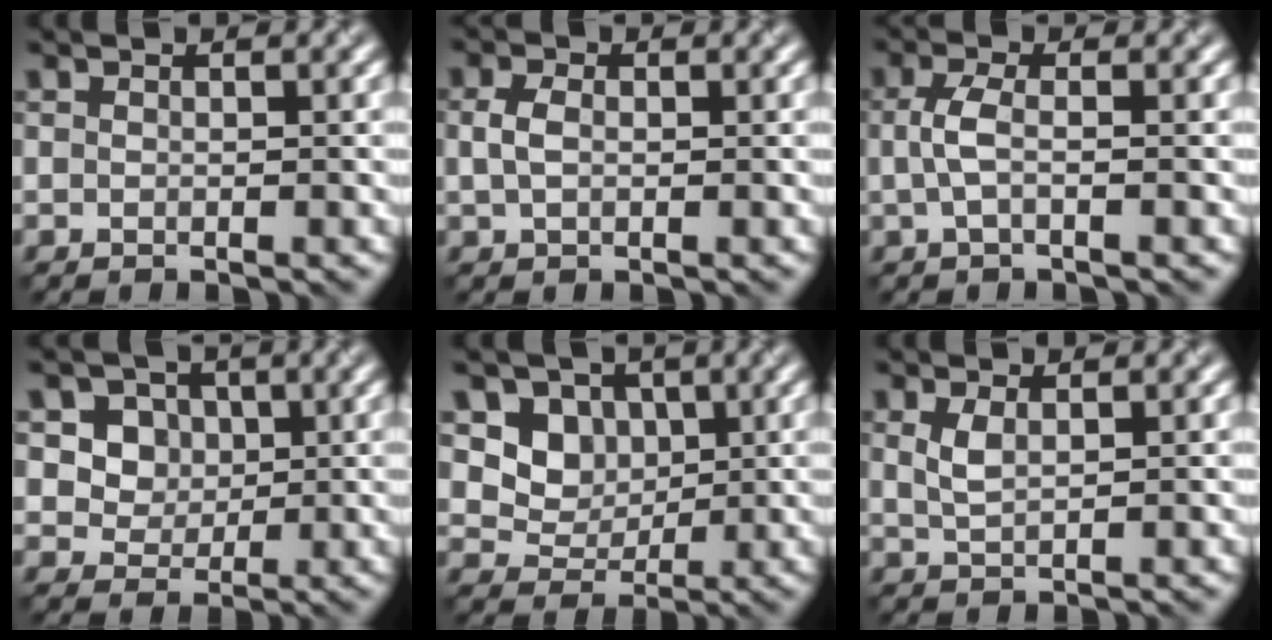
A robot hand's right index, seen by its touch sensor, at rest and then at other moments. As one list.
[{"total": 1.9, "force": [0.2, 1.3, 1.4], "torque": [-0.034, 0.003, 0.001]}, {"total": 2.2, "force": [-0.1, 0.7, 2.1], "torque": [-0.050, 0.002, -0.006]}, {"total": 6.1, "force": [2.4, 5.0, 2.6], "torque": [-0.043, 0.003, 0.037]}, {"total": 4.5, "force": [1.6, 3.8, 1.9], "torque": [-0.041, -0.021, 0.035]}, {"total": 1.7, "force": [0.7, 0.7, 1.4], "torque": [-0.035, -0.001, 0.018]}]